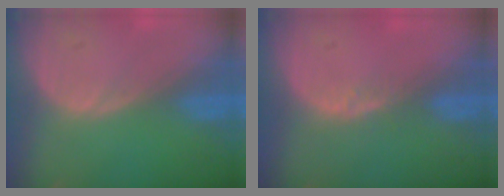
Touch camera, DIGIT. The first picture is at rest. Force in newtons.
{"total": 1.9, "press": 1.4, "slide": 1.3}